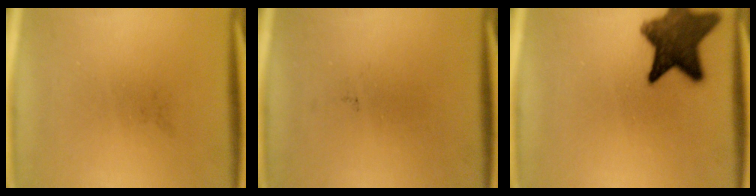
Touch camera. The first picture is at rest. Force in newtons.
{"total": 0.0}
{"total": 11.6}